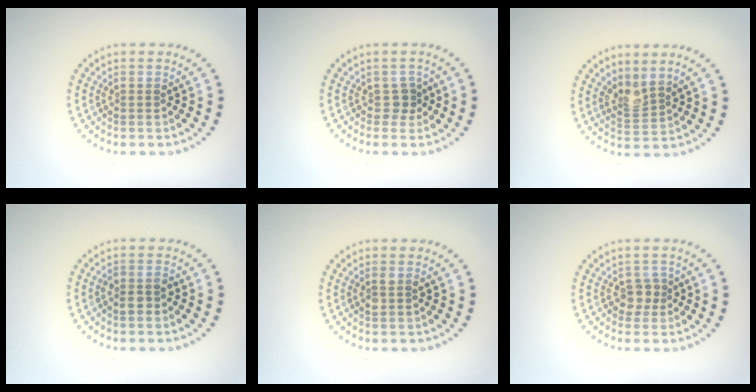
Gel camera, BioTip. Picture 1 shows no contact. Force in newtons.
{"total": 1.3, "press": 1.0, "slide": 0.8}
{"total": 2.1, "press": 1.6, "slide": 1.4}
{"total": 1.5, "press": 1.4, "slide": 0.5}
{"total": 1.2, "press": 1.1, "slide": 0.5}
{"total": 1.8, "press": 1.5, "slide": 0.9}